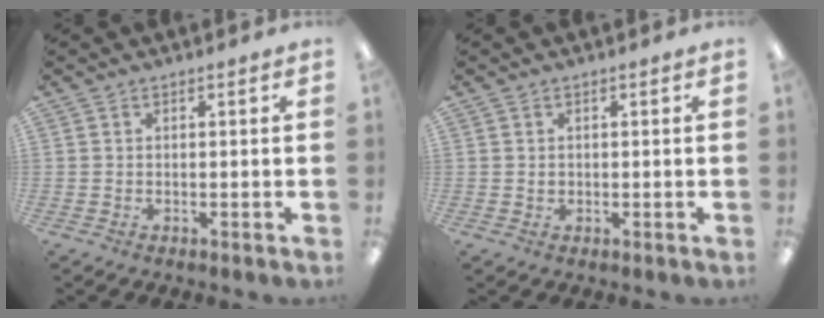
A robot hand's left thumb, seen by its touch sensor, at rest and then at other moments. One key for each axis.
{"total": 0.7, "fx": 0.2, "fy": 0.6, "fz": 0.2, "tx": -0.003, "ty": 0.003, "tz": 0.003}